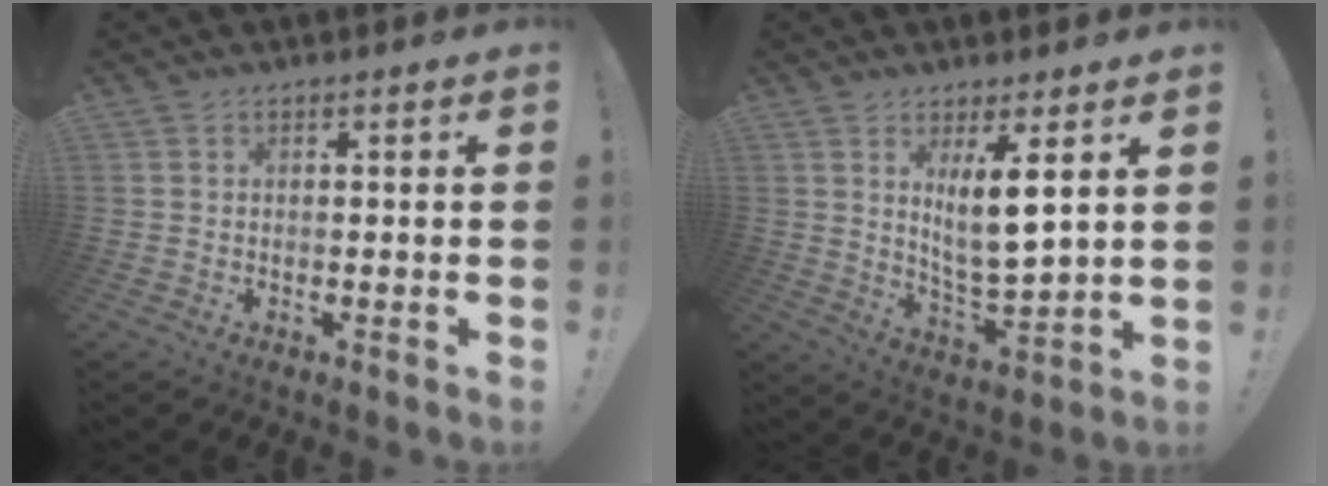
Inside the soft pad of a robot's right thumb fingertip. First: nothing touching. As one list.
[{"total": 10.1, "force": [4.8, 2.0, 8.6], "torque": [-0.145, -0.035, 0.081]}]